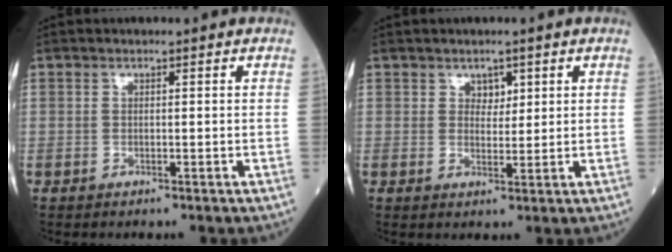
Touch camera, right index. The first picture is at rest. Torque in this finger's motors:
{"motor_torque": [-0.10, 0.17, -0.07, -0.01]}